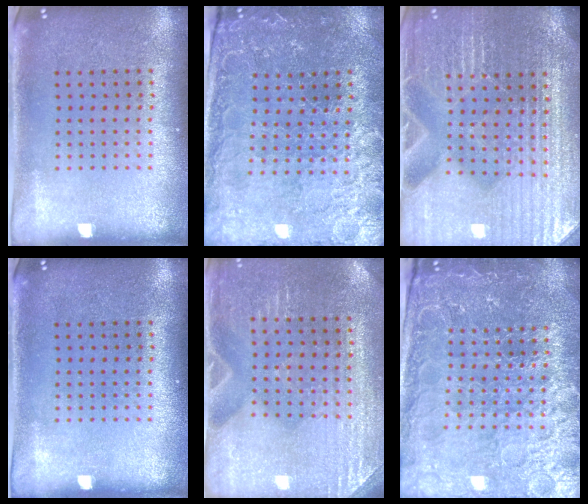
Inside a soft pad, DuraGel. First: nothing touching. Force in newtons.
{"total": 1.5, "press": 1.4, "slide": 0.5}
{"total": 4.9, "press": 4.6, "slide": 1.5}
{"total": 0.0}
{"total": 2.9, "press": 2.9, "slide": 0.3}
{"total": 4.9, "press": 4.6, "slide": 1.7}